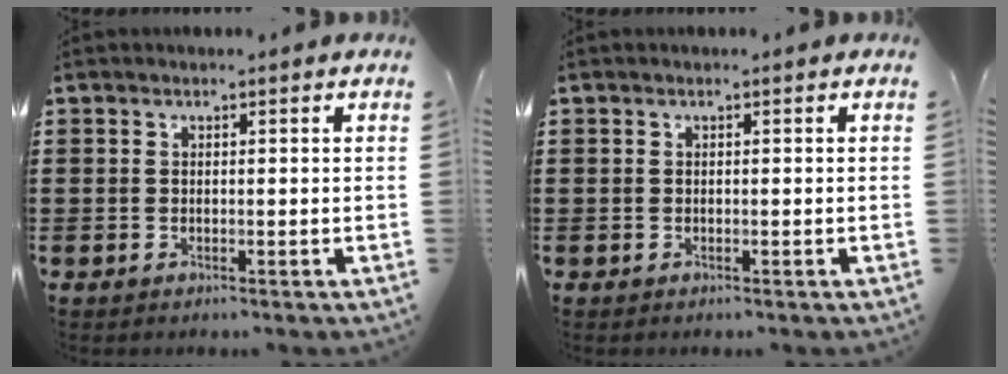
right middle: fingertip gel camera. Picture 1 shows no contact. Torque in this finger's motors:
{"motor_torque": [0.08, 0.01, 0.04, 0.00]}